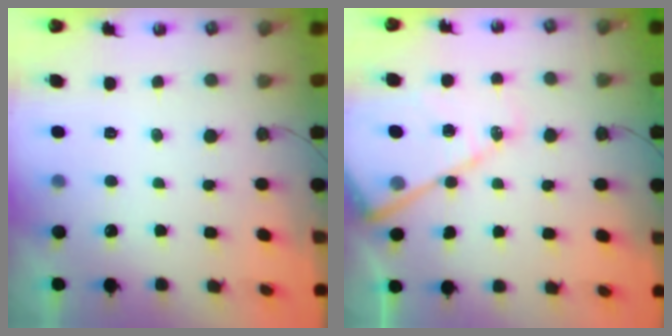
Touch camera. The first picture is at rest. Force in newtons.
{"total": 14.1, "press": 14.0, "slide": 1.3}